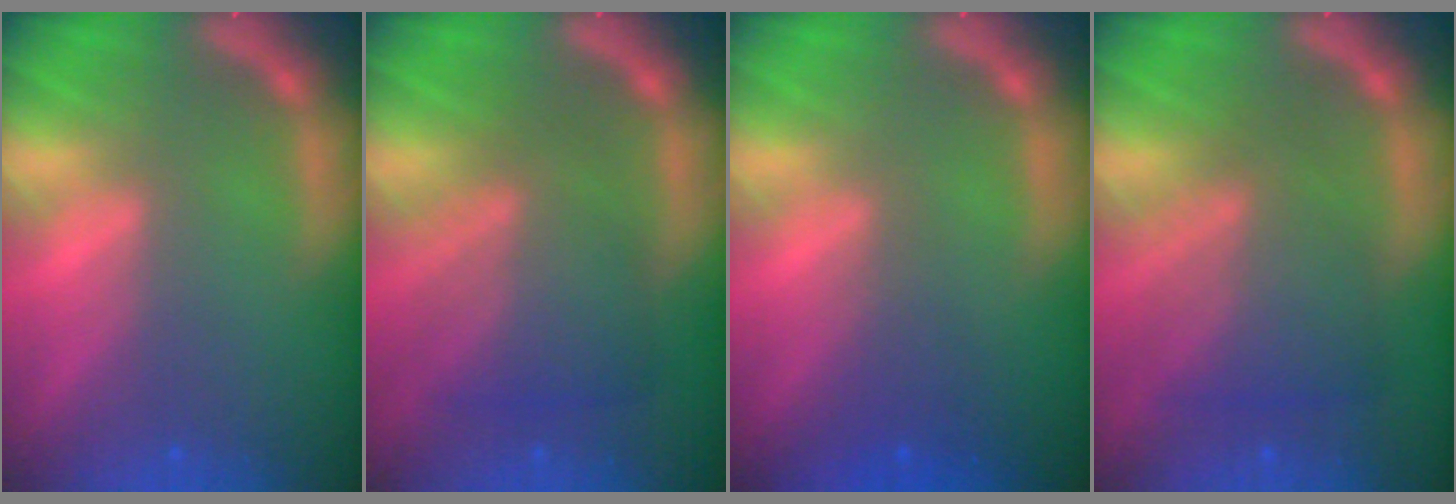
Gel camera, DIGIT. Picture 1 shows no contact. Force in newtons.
{"total": 6.5}
{"total": 2.0}
{"total": 6.1}